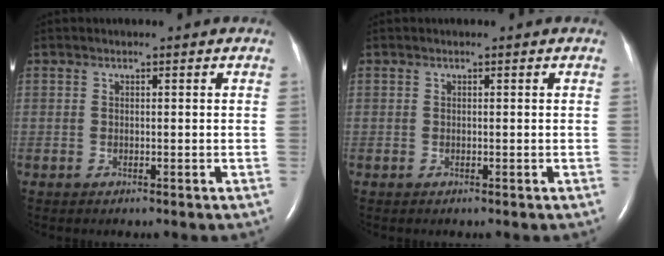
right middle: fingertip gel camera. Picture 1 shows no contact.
{"total": 0.0}